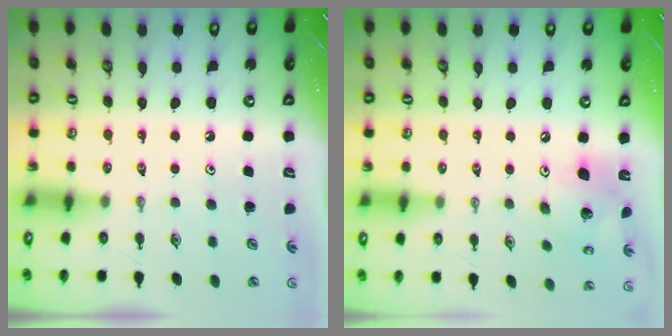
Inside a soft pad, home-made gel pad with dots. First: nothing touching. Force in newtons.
{"total": 14.7, "press": 14.4, "slide": 2.6}